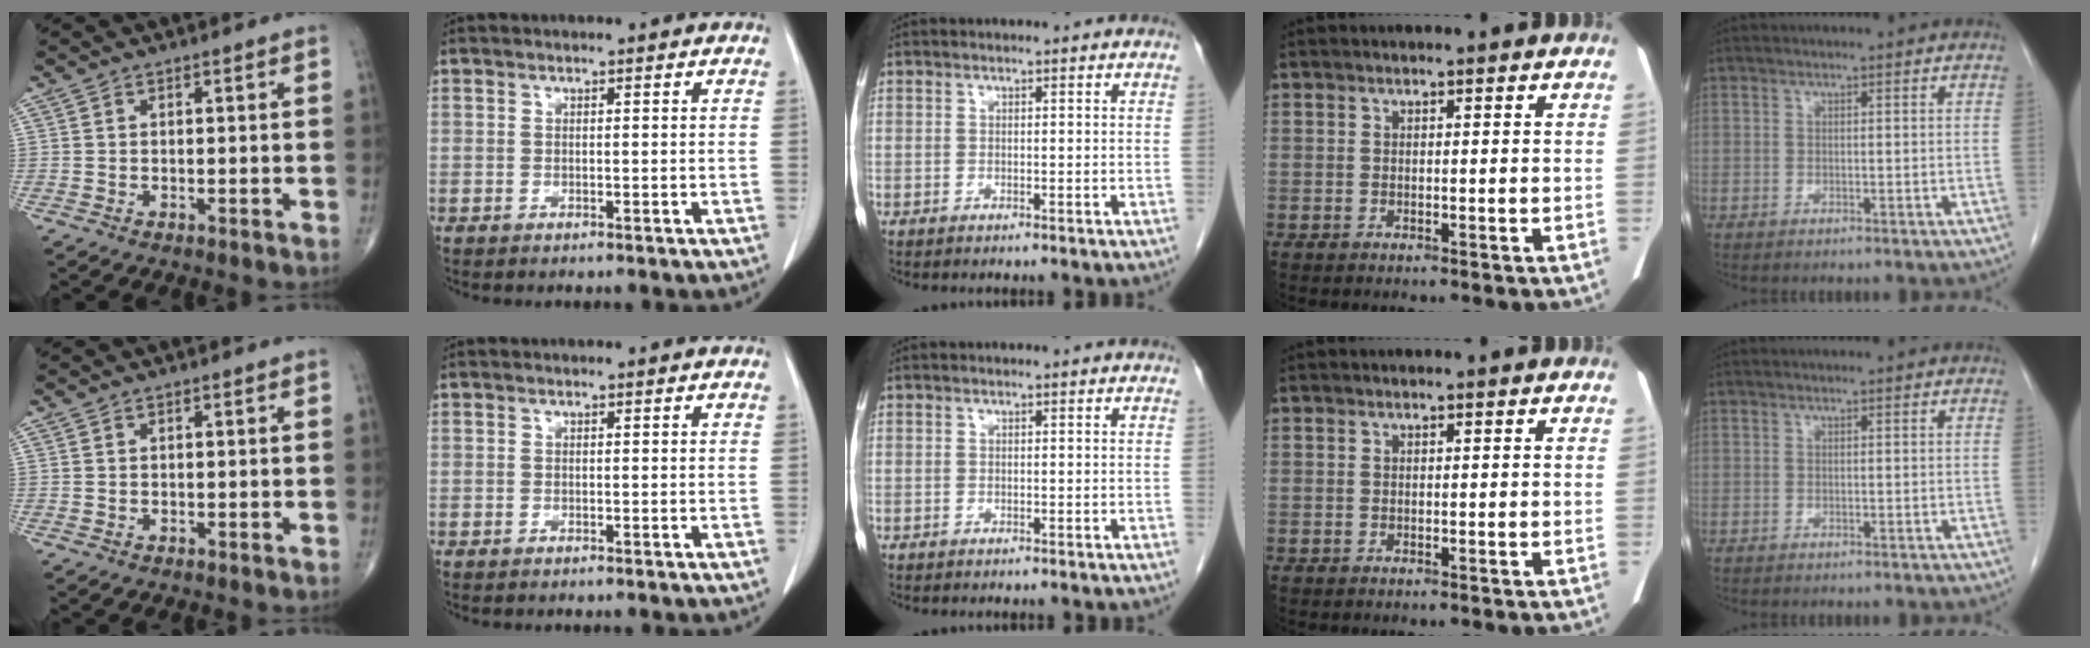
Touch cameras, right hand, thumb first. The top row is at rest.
{}